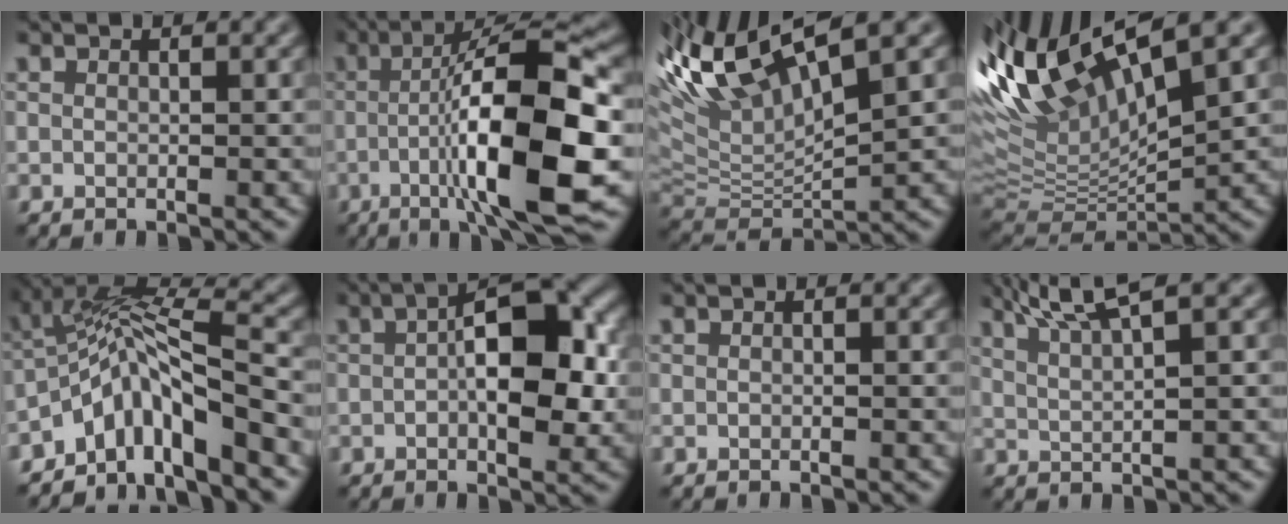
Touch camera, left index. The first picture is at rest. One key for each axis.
{"total": 12.8, "fx": -2.8, "fy": 2.4, "fz": 12.2, "tx": -0.191, "ty": 0.011, "tz": -0.051}
{"total": 9.8, "fx": 5.2, "fy": 3.1, "fz": 7.7, "tx": -0.165, "ty": 0.019, "tz": 0.095}
{"total": 13.2, "fx": 6.0, "fy": 4.0, "fz": 11.1, "tx": -0.225, "ty": 0.019, "tz": 0.110}
{"total": 7.3, "fx": -4.4, "fy": 2.0, "fz": 5.4, "tx": -0.088, "ty": 0.015, "tz": -0.087}
{"total": 9.5, "fx": 0.3, "fy": 4.1, "fz": 8.5, "tx": -0.121, "ty": 0.016, "tz": -0.001}
{"total": 0.0}
{"total": 4.7, "fx": 3.3, "fy": 0.7, "fz": 3.2, "tx": -0.052, "ty": 0.016, "tz": 0.053}